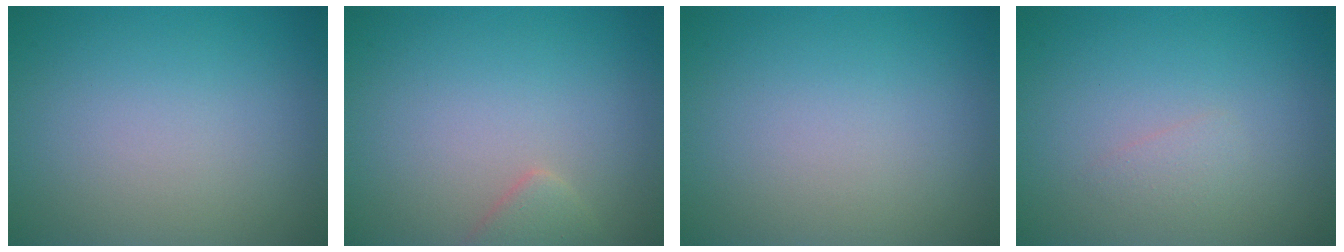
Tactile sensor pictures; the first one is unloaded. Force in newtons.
{"total": 1.6, "press": 1.6, "slide": 0.1}
{"total": 0.0}
{"total": 0.9, "press": 0.9, "slide": 0.1}